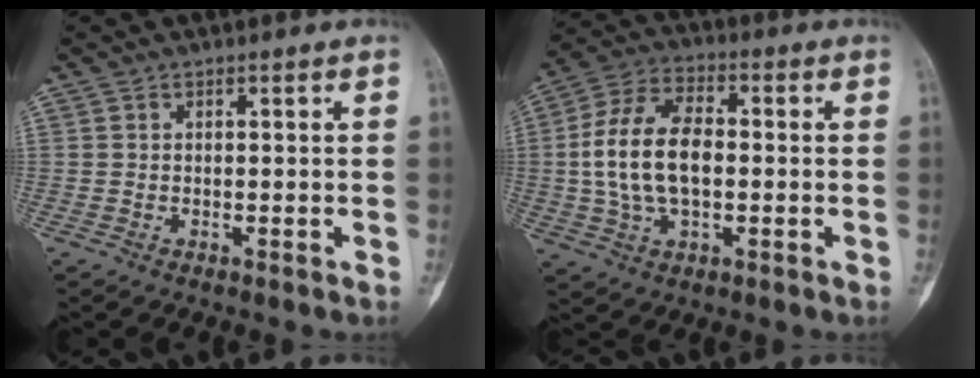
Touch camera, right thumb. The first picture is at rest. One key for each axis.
{"total": 14.4, "fx": -0.1, "fy": 8.3, "fz": 11.7, "tx": -0.227, "ty": 0.022, "tz": -0.006}